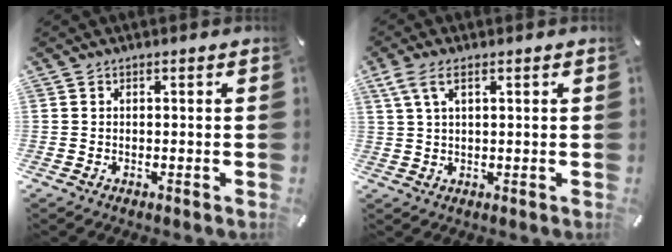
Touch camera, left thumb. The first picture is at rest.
{"total": 5.0, "force": [2.3, 2.0, 4.0], "torque": [-0.083, 0.002, 0.042]}